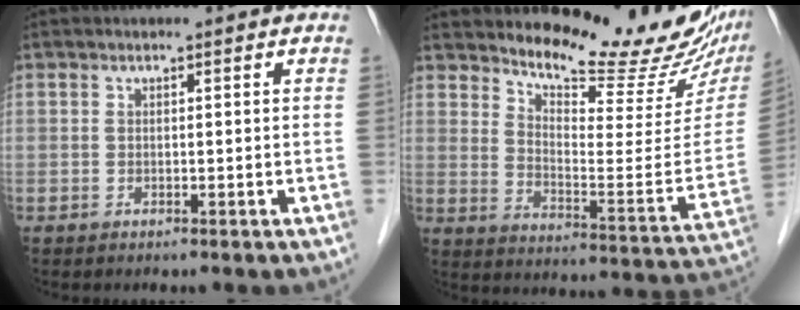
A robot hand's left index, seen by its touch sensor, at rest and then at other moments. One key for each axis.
{"total": 19.2, "fx": 16.9, "fy": 2.9, "fz": 8.6, "tx": -0.127, "ty": -0.079, "tz": 0.220}